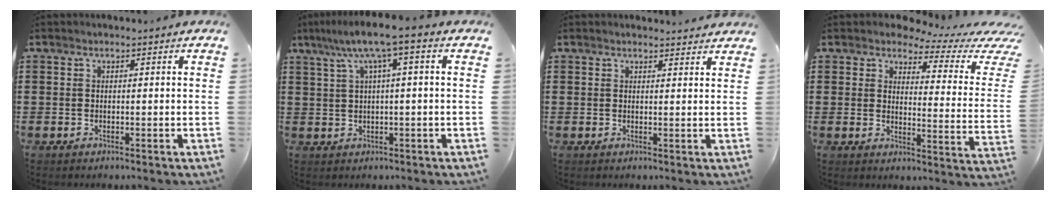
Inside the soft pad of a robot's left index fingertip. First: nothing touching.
{"total": 6.2, "force": [1.6, 0.4, 5.9], "torque": [-0.117, 0.003, 0.022]}
{"total": 1.5, "force": [1.5, 0.2, 0.2], "torque": [-0.007, 0.000, 0.030]}
{"total": 3.8, "force": [2.9, 1.2, 2.2], "torque": [-0.046, -0.021, 0.041]}